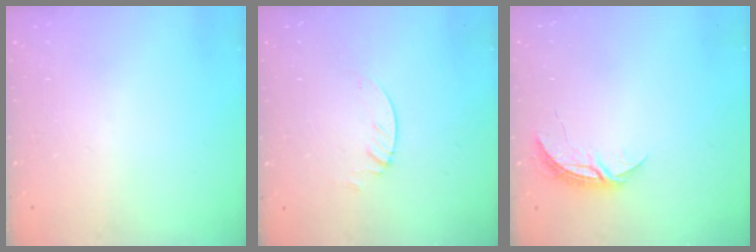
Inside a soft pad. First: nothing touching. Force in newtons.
{"total": 2.3, "press": 2.3, "slide": 0.2}
{"total": 6.2, "press": 6.2, "slide": 0.5}